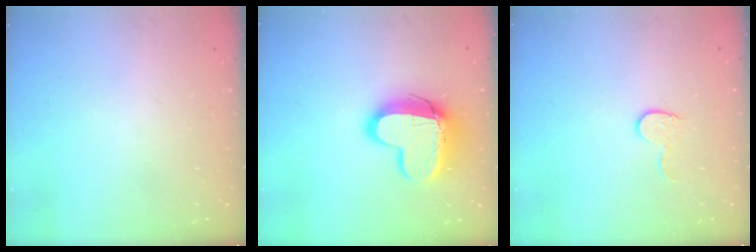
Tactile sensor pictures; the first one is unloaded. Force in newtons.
{"total": 15.0, "press": 14.9, "slide": 1.3}
{"total": 4.4, "press": 4.4, "slide": 0.4}